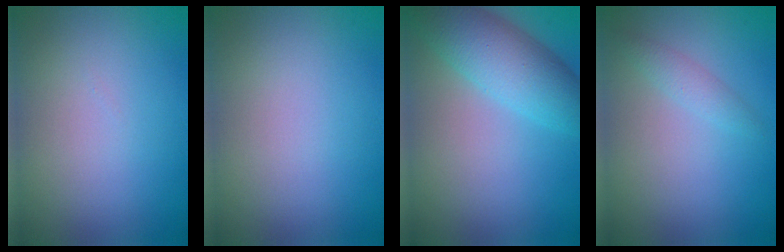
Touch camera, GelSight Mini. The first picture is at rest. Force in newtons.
{"total": 0.0}
{"total": 5.7, "press": 5.7, "slide": 0.2}
{"total": 1.3, "press": 1.3, "slide": 0.0}